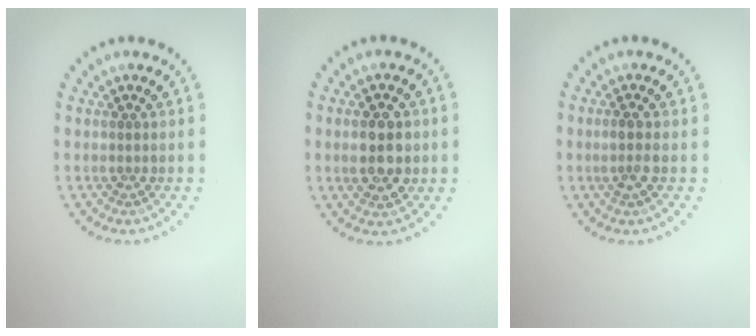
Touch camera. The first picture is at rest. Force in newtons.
{"total": 3.8, "press": 3.8, "slide": 0.1}
{"total": 1.4, "press": 1.2, "slide": 0.7}